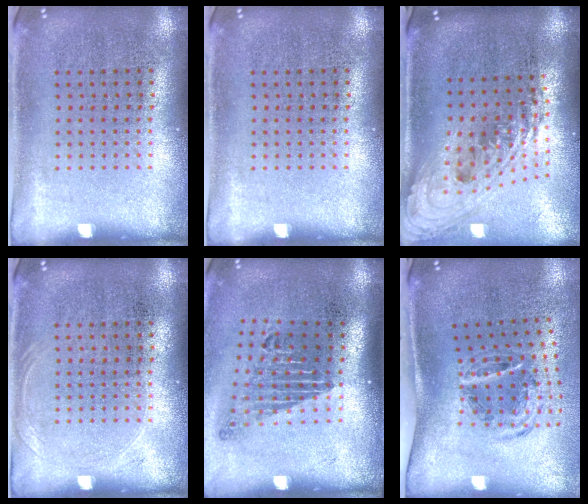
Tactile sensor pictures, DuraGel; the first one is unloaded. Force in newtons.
{"total": 0.0}
{"total": 2.4, "press": 1.8, "slide": 1.6}
{"total": 0.7, "press": 0.7, "slide": 0.3}
{"total": 1.7, "press": 1.2, "slide": 1.2}
{"total": 1.2, "press": 1.0, "slide": 0.6}